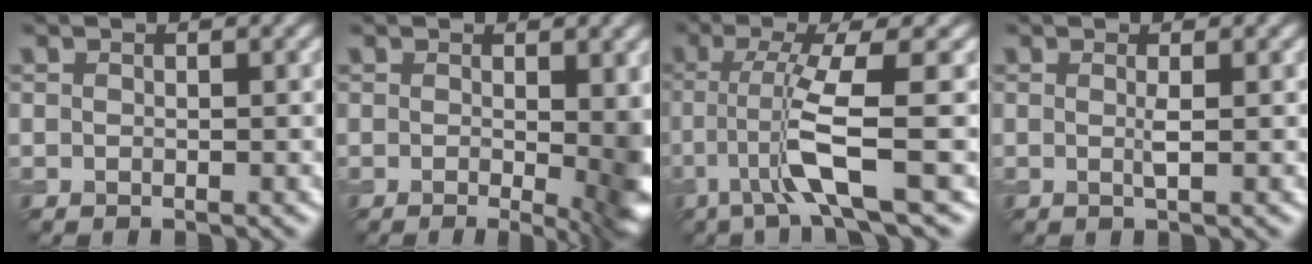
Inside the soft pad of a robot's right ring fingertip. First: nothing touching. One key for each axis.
{"total": 7.7, "fx": -0.7, "fy": 2.4, "fz": 7.3, "tx": -0.074, "ty": -0.006, "tz": -0.005}
{"total": 5.9, "fx": -1.4, "fy": 0.4, "fz": 5.7, "tx": -0.116, "ty": 0.002, "tz": -0.030}
{"total": 1.1, "fx": 0.1, "fy": 0.1, "fz": 1.0, "tx": -0.022, "ty": -0.002, "tz": 0.000}